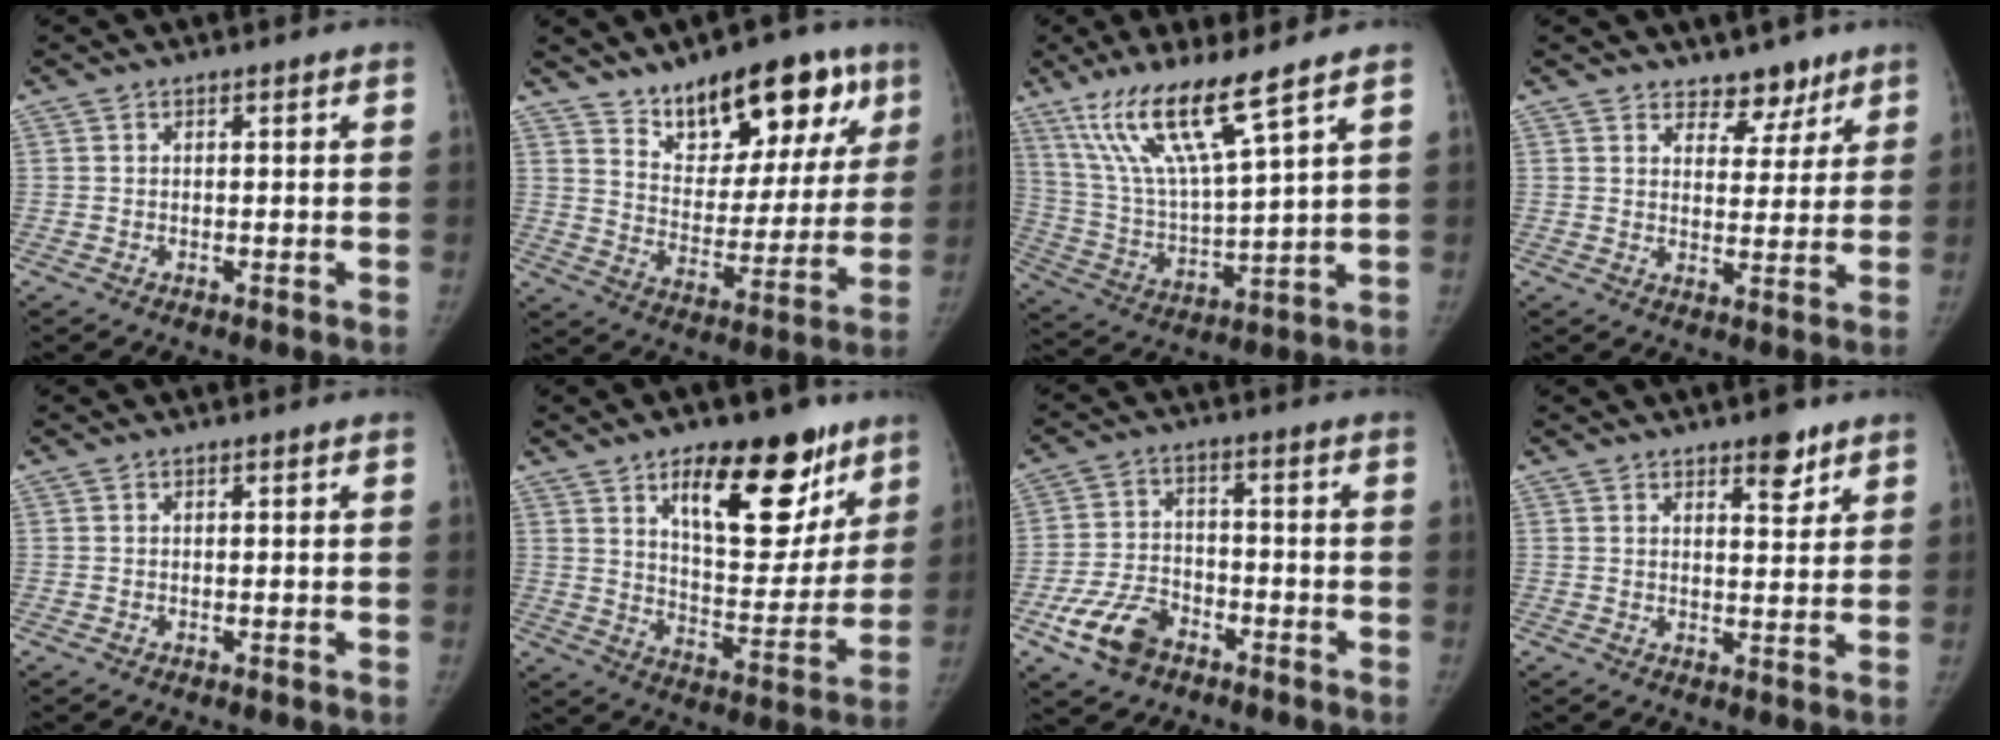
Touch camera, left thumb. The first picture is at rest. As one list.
[{"total": 19.6, "force": [12.3, 9.5, 11.9], "torque": [-0.115, -0.051, 0.193]}, {"total": 15.3, "force": [9.9, 1.4, 11.6], "torque": [-0.229, -0.049, 0.202]}, {"total": 5.9, "force": [4.5, 3.5, 1.6], "torque": [0.016, -0.029, 0.069]}, {"total": 0.0}, {"total": 21.4, "force": [12.0, 9.8, 14.7], "torque": [-0.149, -0.058, 0.185]}, {"total": 9.5, "force": [-5.3, 6.0, 5.1], "torque": [-0.090, 0.022, -0.098]}, {"total": 5.1, "force": [3.5, 2.0, 3.1], "torque": [-0.024, -0.022, 0.049]}]